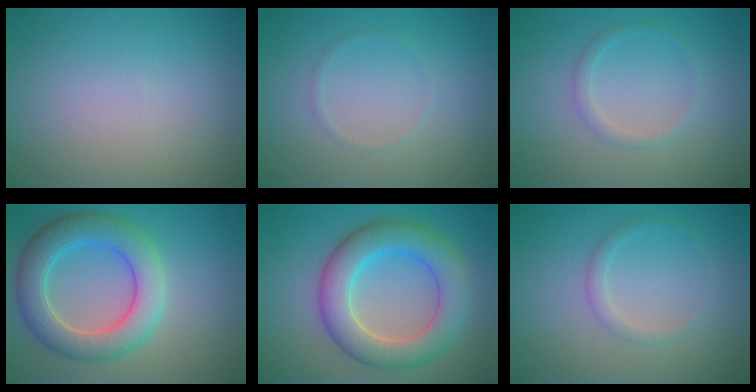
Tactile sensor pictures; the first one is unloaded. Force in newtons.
{"total": 0.6, "press": 0.6, "slide": 0.1}
{"total": 1.3, "press": 1.3, "slide": 0.1}
{"total": 6.4, "press": 6.4, "slide": 0.1}
{"total": 7.1, "press": 7.1, "slide": 0.2}
{"total": 1.2, "press": 1.2, "slide": 0.1}